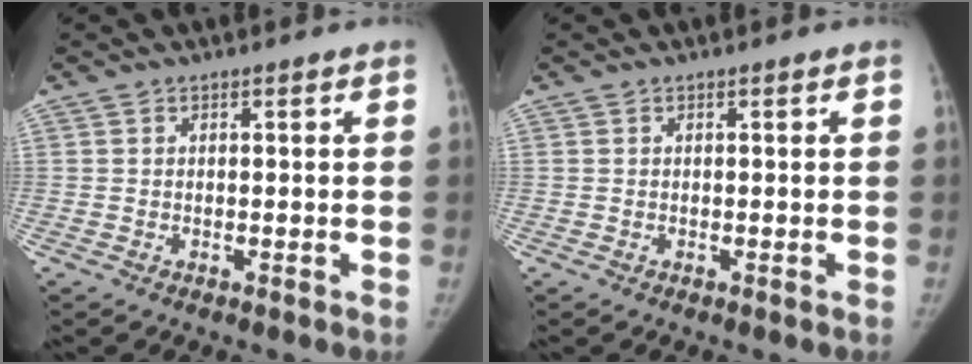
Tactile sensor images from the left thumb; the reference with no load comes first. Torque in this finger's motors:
{"motor_torque": [0.03, 0.02, 0.28, -0.06, 0.01]}